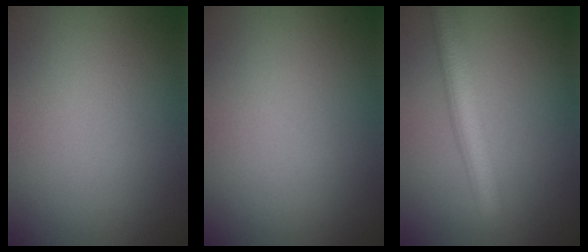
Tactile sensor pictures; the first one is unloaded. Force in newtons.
{"total": 0.0}
{"total": 5.1, "press": 5.1, "slide": 0.1}